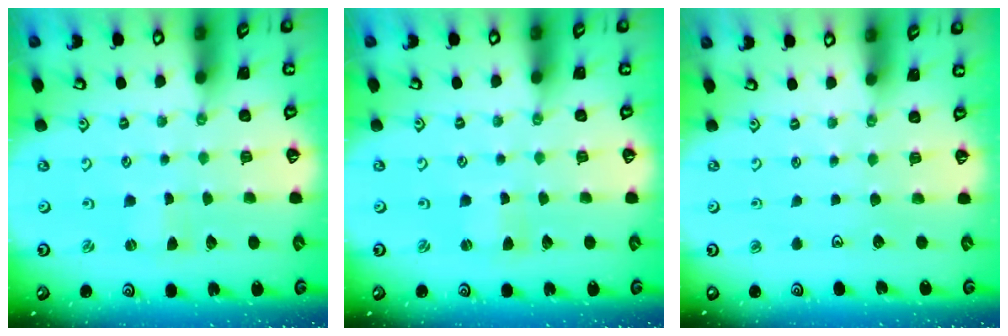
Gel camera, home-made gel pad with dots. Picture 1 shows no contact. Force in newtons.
{"total": 0.0}
{"total": 0.0}